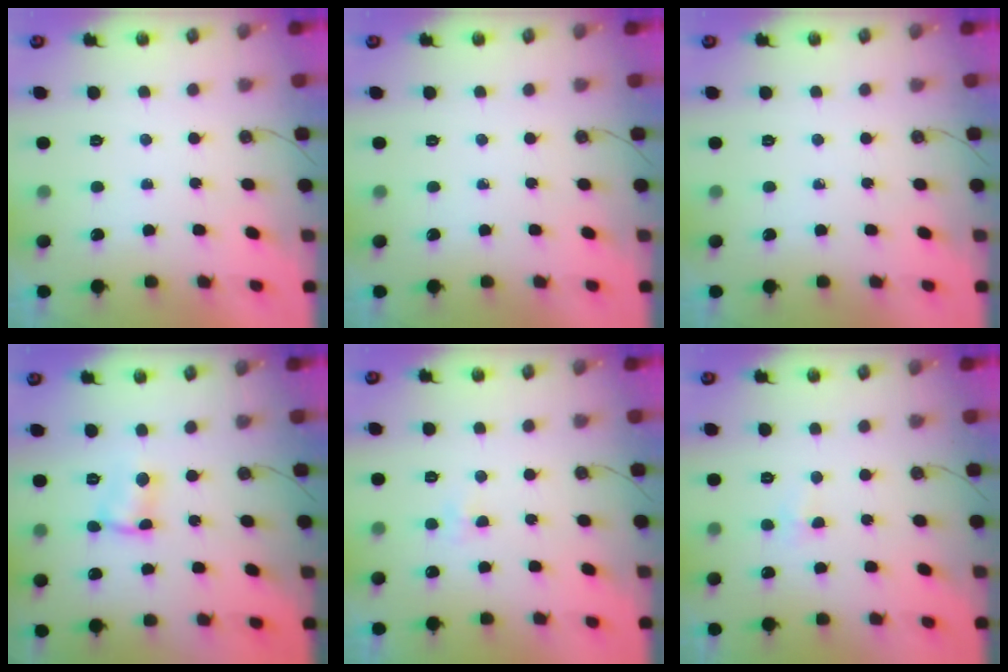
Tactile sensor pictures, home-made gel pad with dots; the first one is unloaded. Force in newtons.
{"total": 0.0}
{"total": 0.0}
{"total": 2.9, "press": 2.9, "slide": 0.2}
{"total": 3.5, "press": 3.4, "slide": 0.6}
{"total": 2.7, "press": 2.0, "slide": 1.8}